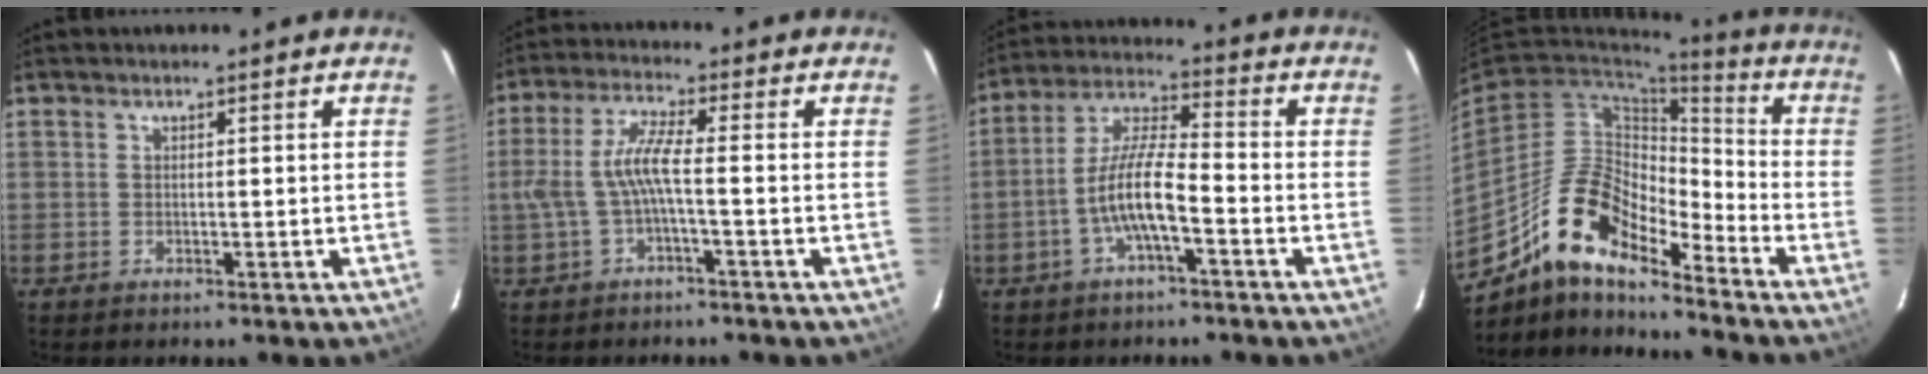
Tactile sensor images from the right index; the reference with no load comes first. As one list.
[{"total": 6.3, "force": [-1.7, 0.6, 6.1], "torque": [-0.138, 0.007, -0.026]}, {"total": 9.0, "force": [-3.7, 1.9, 7.9], "torque": [-0.170, 0.007, -0.071]}, {"total": 15.5, "force": [-11.8, 4.8, 8.9], "torque": [-0.156, -0.001, -0.229]}]